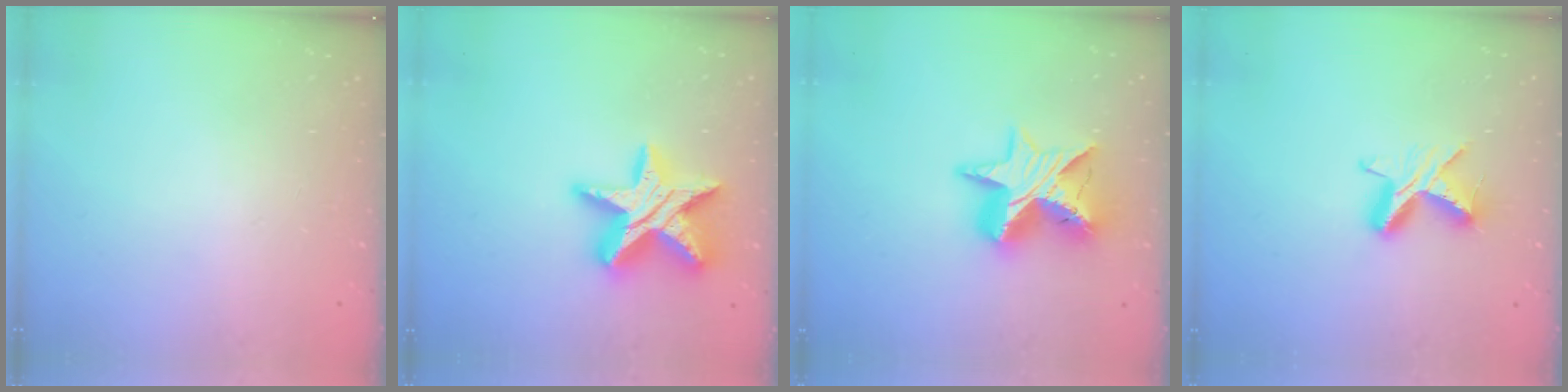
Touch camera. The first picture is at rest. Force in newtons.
{"total": 19.4, "press": 19.4, "slide": 1.4}
{"total": 15.3, "press": 15.2, "slide": 1.2}
{"total": 9.9, "press": 9.9, "slide": 0.4}